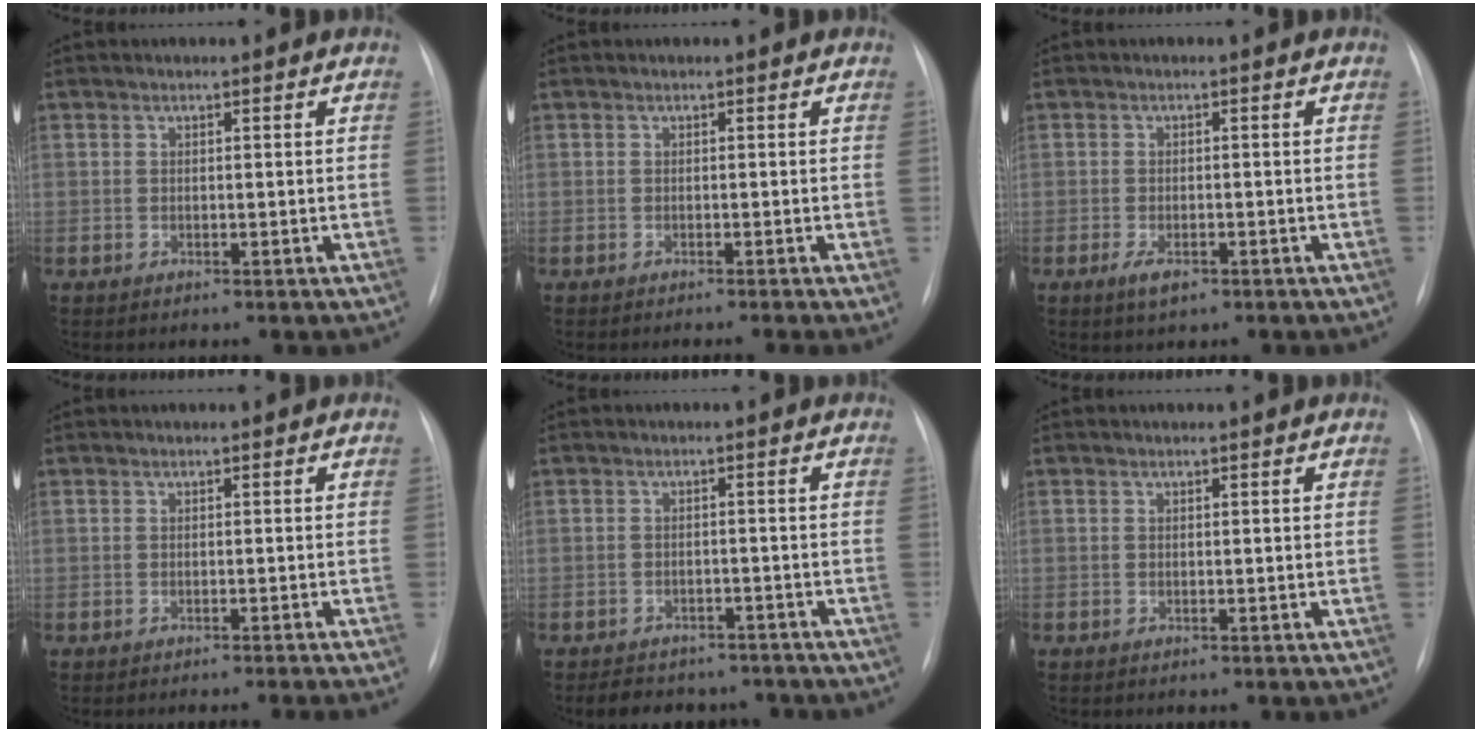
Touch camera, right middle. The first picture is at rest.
{"total": 1.7, "force": [-1.3, -0.4, 1.0], "torque": [-0.010, 0.002, -0.019]}
{"total": 2.8, "force": [-1.5, 1.2, 2.0], "torque": [-0.040, -0.002, -0.023]}
{"total": 3.2, "force": [-2.7, -1.1, 1.4], "torque": [-0.009, 0.004, -0.033]}
{"total": 9.2, "force": [-7.9, 4.1, 2.1], "torque": [-0.030, 0.008, -0.096]}
{"total": 0.0}